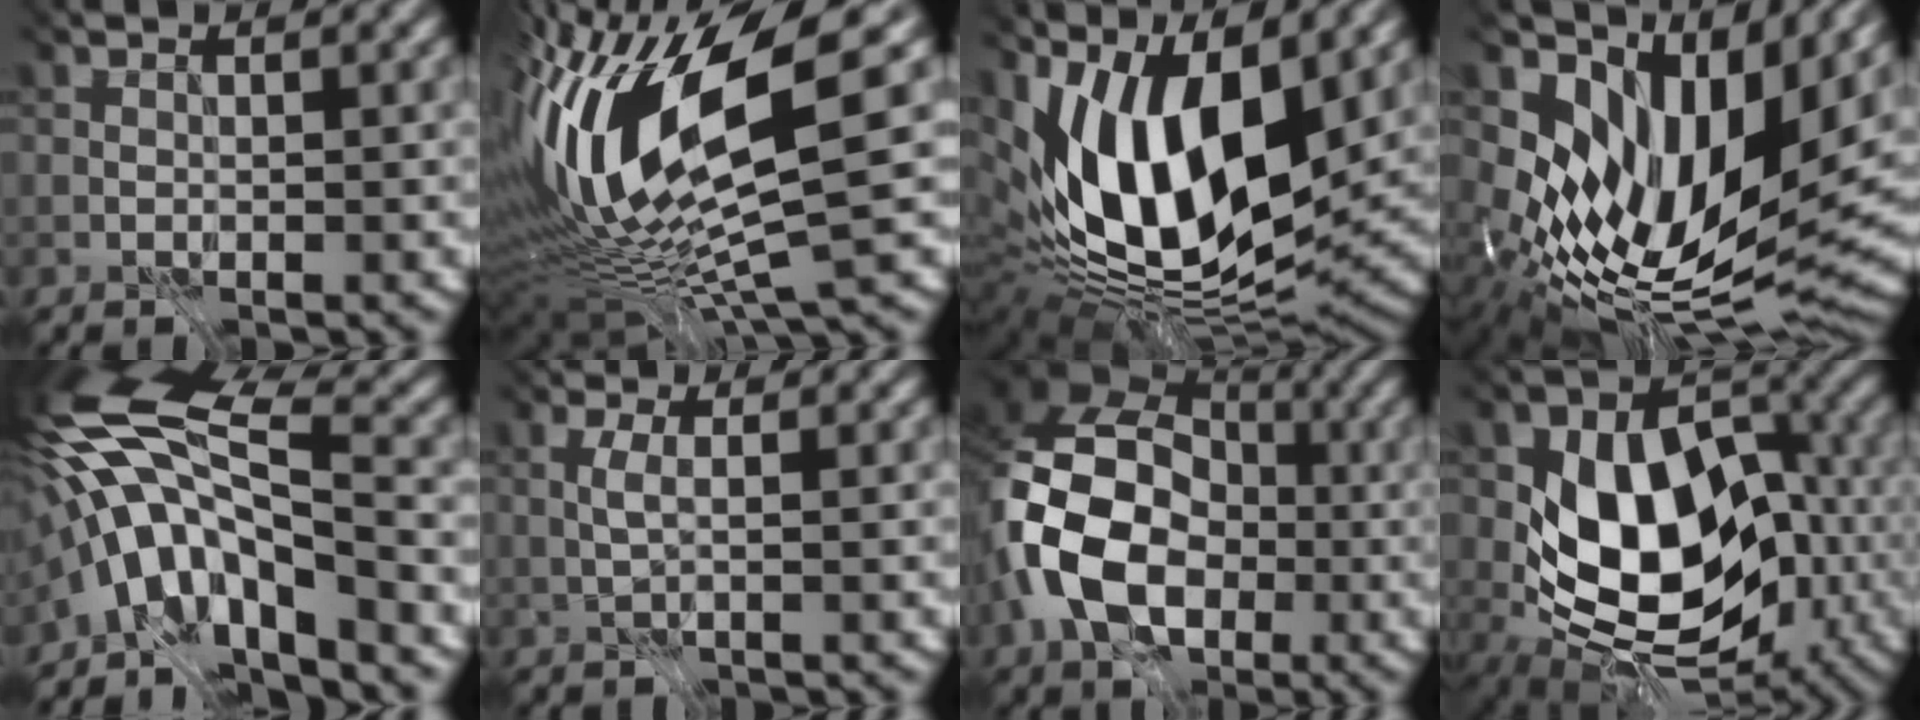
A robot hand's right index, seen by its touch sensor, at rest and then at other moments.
{"total": 13.7, "force": [-0.8, 3.2, 13.3], "torque": [-0.277, -0.007, 0.018]}
{"total": 13.0, "force": [0.4, 6.6, 11.3], "torque": [-0.208, -0.012, 0.016]}
{"total": 13.4, "force": [2.0, 7.0, 11.2], "torque": [-0.200, -0.008, 0.070]}
{"total": 10.5, "force": [-6.0, 2.4, 8.3], "torque": [-0.143, 0.006, -0.093]}
{"total": 1.7, "force": [-0.6, 0.2, 1.5], "torque": [-0.036, 0.003, -0.009]}
{"total": 10.6, "force": [-4.6, 7.0, 6.5], "torque": [-0.138, -0.012, -0.076]}
{"total": 11.2, "force": [-3.9, 7.2, 7.6], "torque": [-0.131, -0.027, -0.053]}